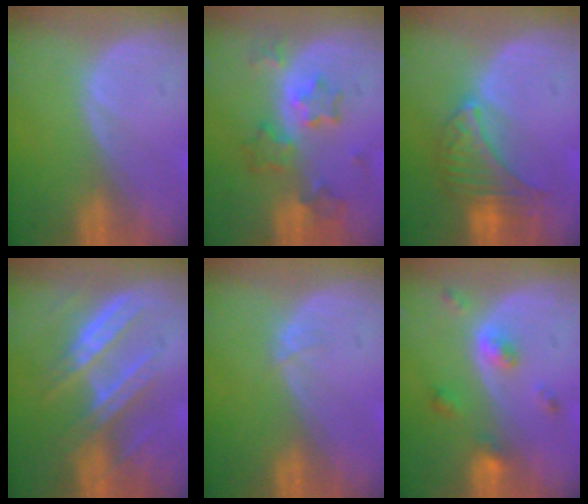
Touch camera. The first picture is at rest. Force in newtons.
{"total": 7.2, "press": 6.4, "slide": 3.4}
{"total": 6.5, "press": 6.5, "slide": 0.6}
{"total": 7.0, "press": 6.9, "slide": 1.1}
{"total": 0.5, "press": 0.5, "slide": 0.1}
{"total": 4.4, "press": 4.1, "slide": 1.7}